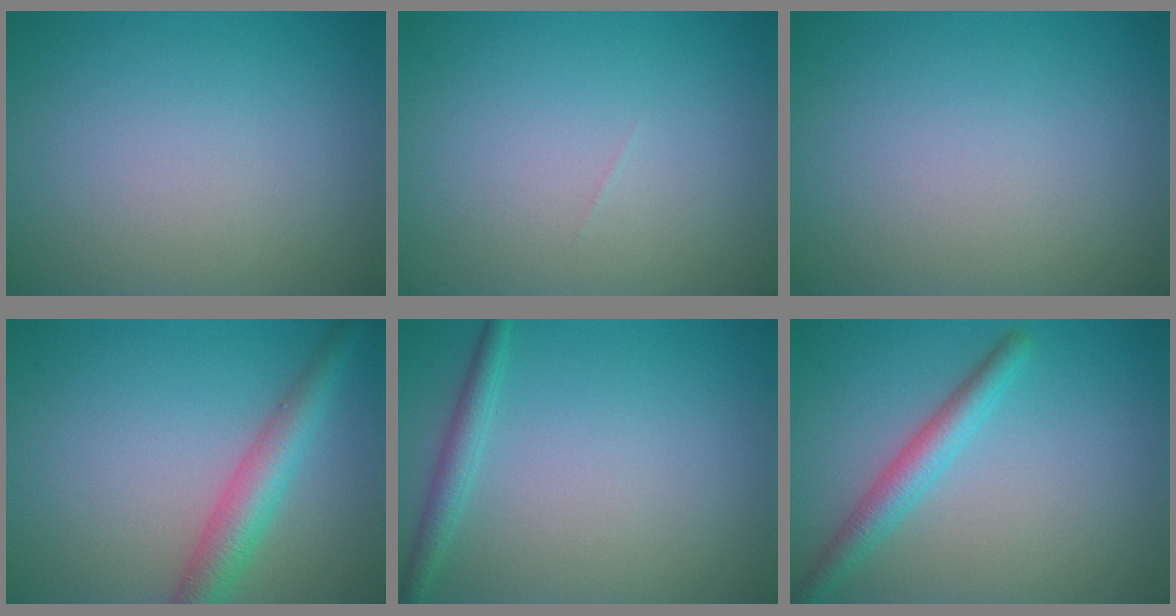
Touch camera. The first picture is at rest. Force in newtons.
{"total": 0.0}
{"total": 0.0}
{"total": 4.2, "press": 4.2, "slide": 0.1}
{"total": 1.8, "press": 1.8, "slide": 0.1}
{"total": 3.1, "press": 3.0, "slide": 0.1}